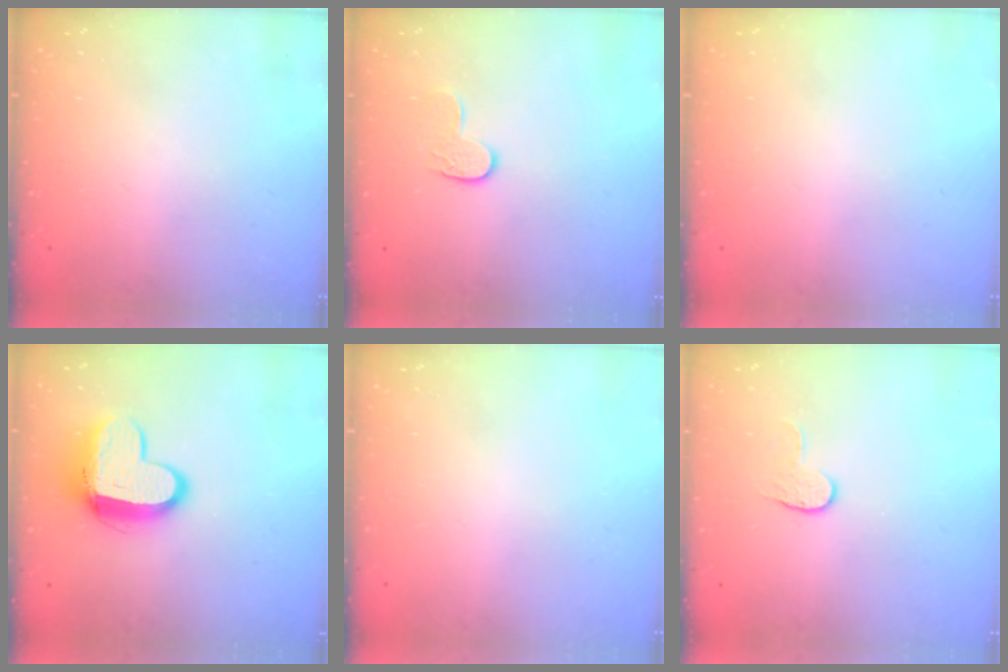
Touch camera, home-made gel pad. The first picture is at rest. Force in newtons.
{"total": 7.3, "press": 7.3, "slide": 0.2}
{"total": 0.0}
{"total": 12.4, "press": 12.4, "slide": 1.2}
{"total": 0.0}
{"total": 4.1, "press": 4.1, "slide": 0.4}